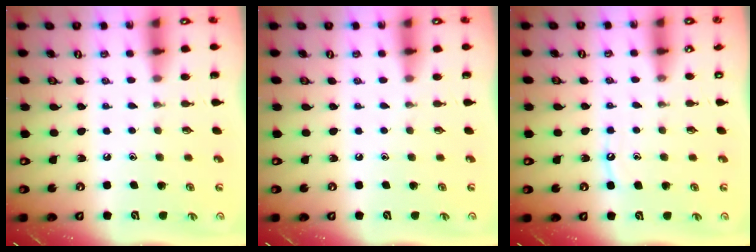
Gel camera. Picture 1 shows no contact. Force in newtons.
{"total": 0.0}
{"total": 4.9, "press": 4.9, "slide": 0.6}